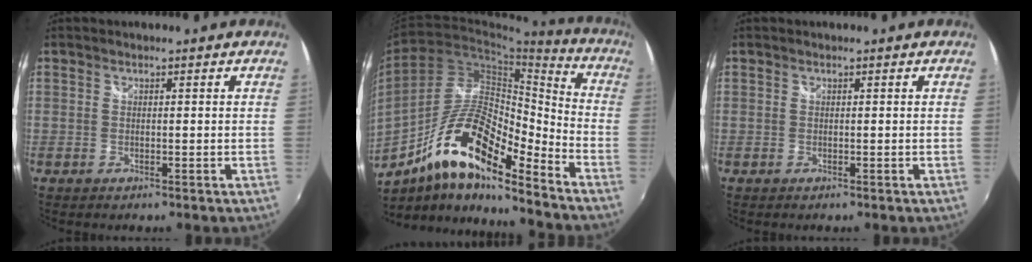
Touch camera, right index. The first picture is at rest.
{"total": 18.3, "force": [-11.4, 5.0, 13.4], "torque": [-0.244, 0.001, -0.220]}
{"total": 0.0}